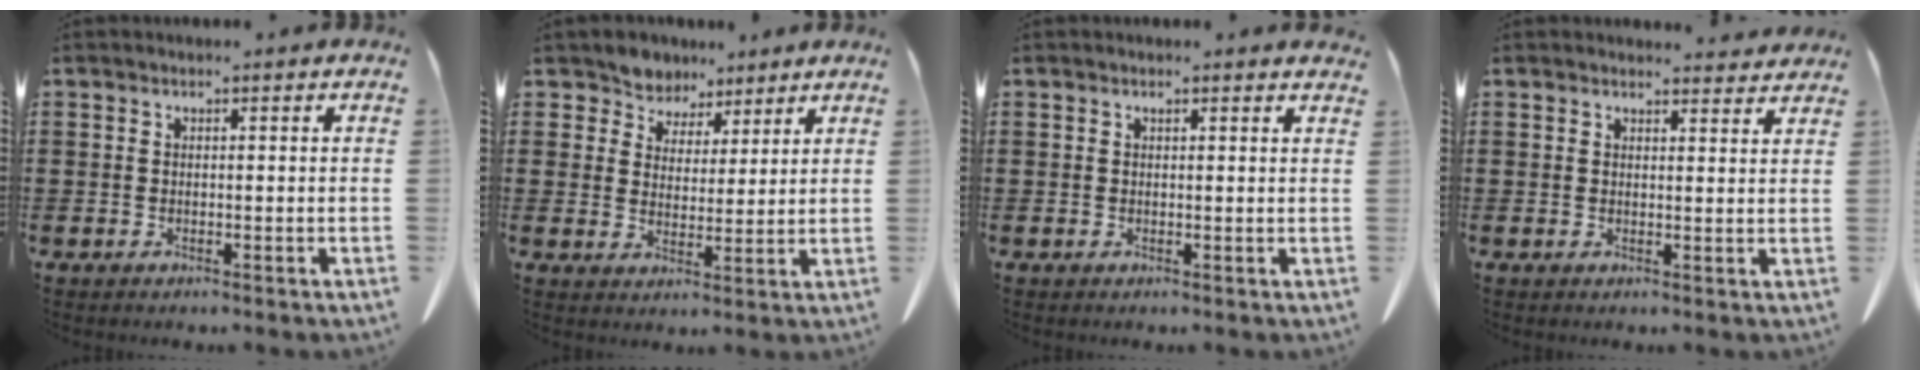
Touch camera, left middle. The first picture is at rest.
{"total": 5.1, "force": [4.4, 2.4, -0.4], "torque": [-0.025, -0.020, 0.082]}
{"total": 0.6, "force": [0.4, 0.0, 0.4], "torque": [-0.009, -0.001, 0.009]}
{"total": 2.5, "force": [2.4, 0.3, 0.3], "torque": [-0.005, -0.008, 0.044]}